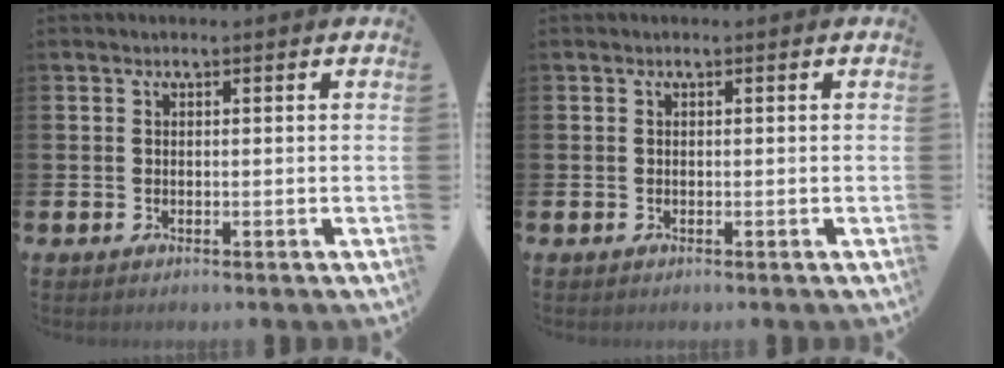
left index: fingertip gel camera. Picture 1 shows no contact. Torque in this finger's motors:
{"motor_torque": [0.00, 0.00, -0.02, 0.01]}